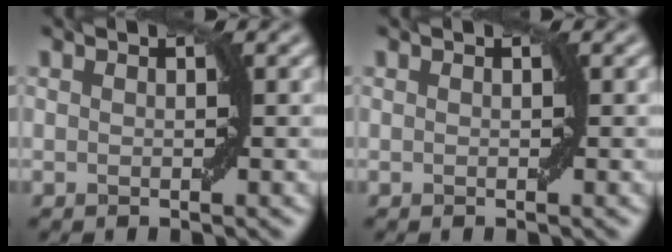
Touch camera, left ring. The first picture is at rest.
{"total": 0.0}